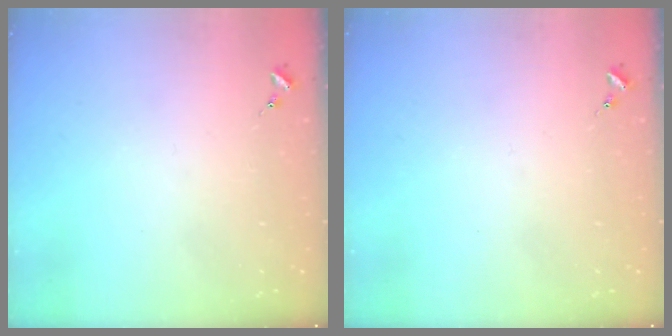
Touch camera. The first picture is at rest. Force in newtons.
{"total": 0.0}